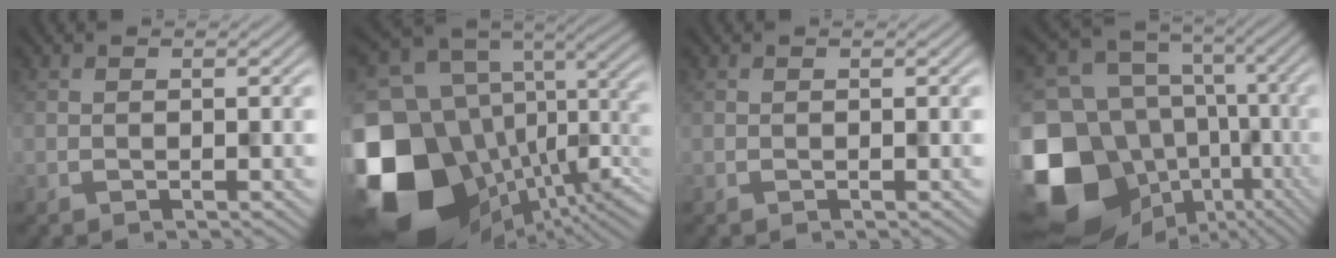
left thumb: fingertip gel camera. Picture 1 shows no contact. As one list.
[{"total": 19.0, "force": [-5.4, 13.0, 12.8], "torque": [-0.301, -0.035, -0.053]}, {"total": 0.0}, {"total": 19.0, "force": [-6.6, 15.0, 9.6], "torque": [-0.270, -0.024, -0.079]}]